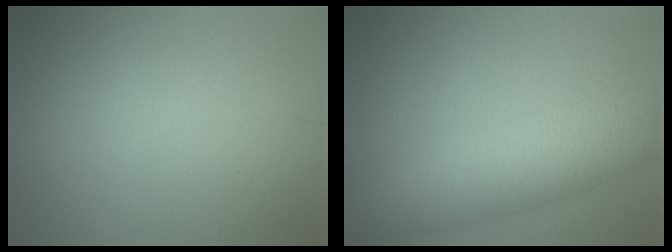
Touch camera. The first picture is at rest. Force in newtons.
{"total": 7.3, "press": 7.3, "slide": 0.2}